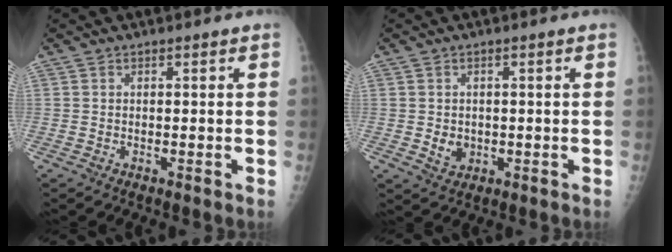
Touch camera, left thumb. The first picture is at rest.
{"total": 3.1, "force": [-0.3, 2.6, 1.7], "torque": [-0.015, -0.001, 0.005]}